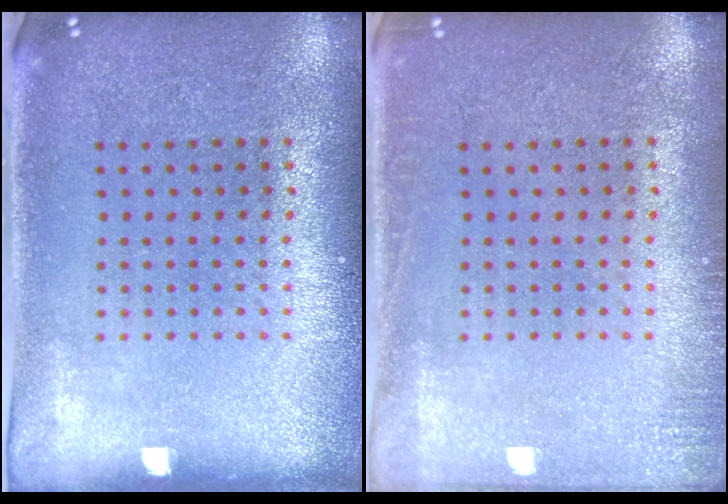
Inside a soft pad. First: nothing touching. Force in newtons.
{"total": 1.3, "press": 1.3, "slide": 0.3}